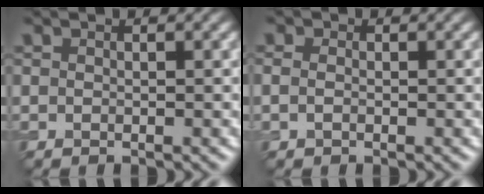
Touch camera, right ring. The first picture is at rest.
{"total": 1.1, "force": [0.0, 0.8, 0.7], "torque": [-0.015, 0.001, -0.006]}